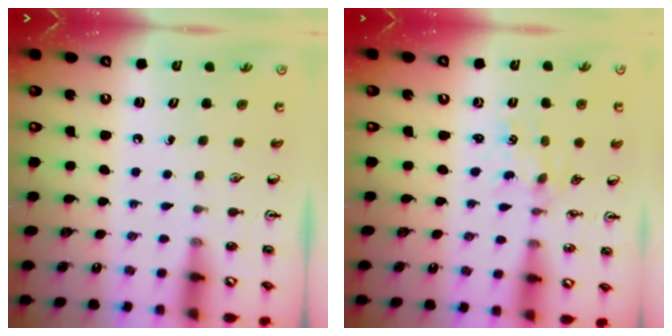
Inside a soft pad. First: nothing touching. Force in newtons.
{"total": 1.0, "press": 0.9, "slide": 0.2}